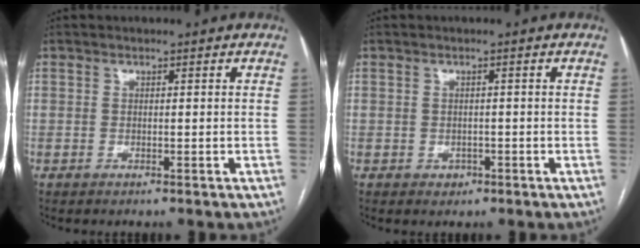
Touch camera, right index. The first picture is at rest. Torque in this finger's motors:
{"motor_torque": [0.19, 0.06, 0.06, 0.01]}